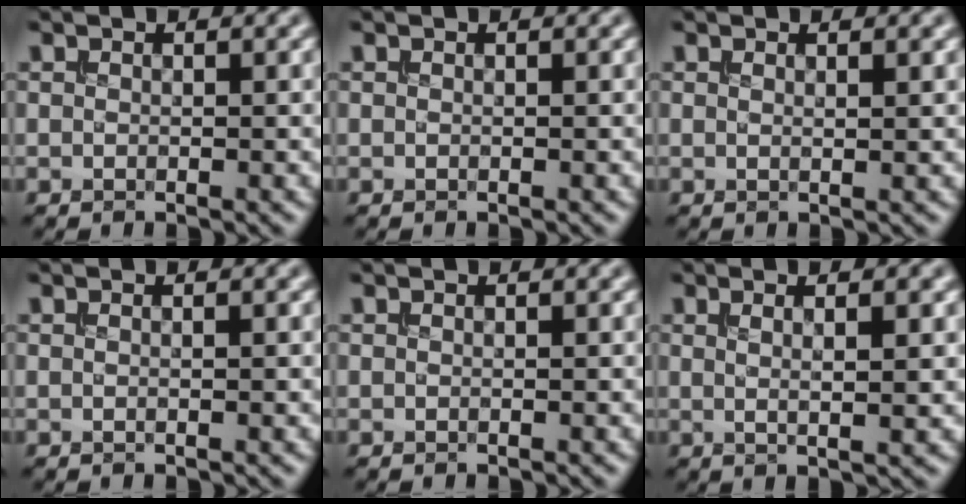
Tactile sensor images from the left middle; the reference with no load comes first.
{"total": 0.0}
{"total": 1.2, "force": [0.6, 0.4, 1.0], "torque": [-0.008, 0.003, 0.003]}
{"total": 0.9, "force": [0.1, 0.4, 0.8], "torque": [-0.008, 0.002, -0.006]}
{"total": 0.0}
{"total": 3.6, "force": [1.2, 1.0, 3.3], "torque": [-0.040, 0.001, 0.005]}